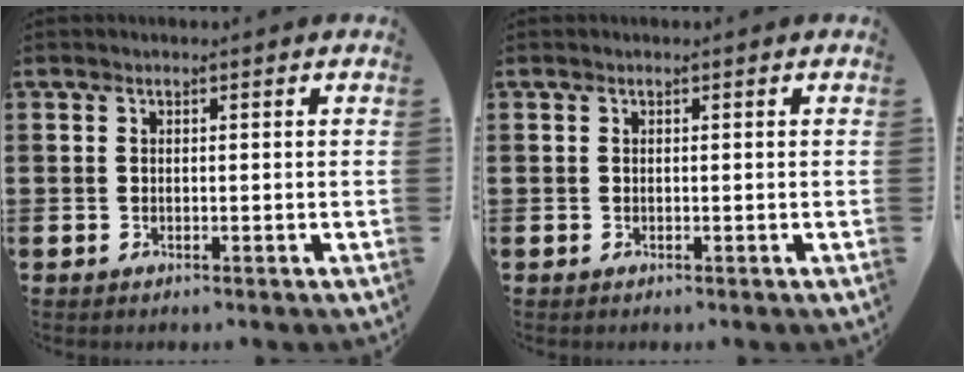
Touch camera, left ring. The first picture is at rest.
{"total": 0.0}